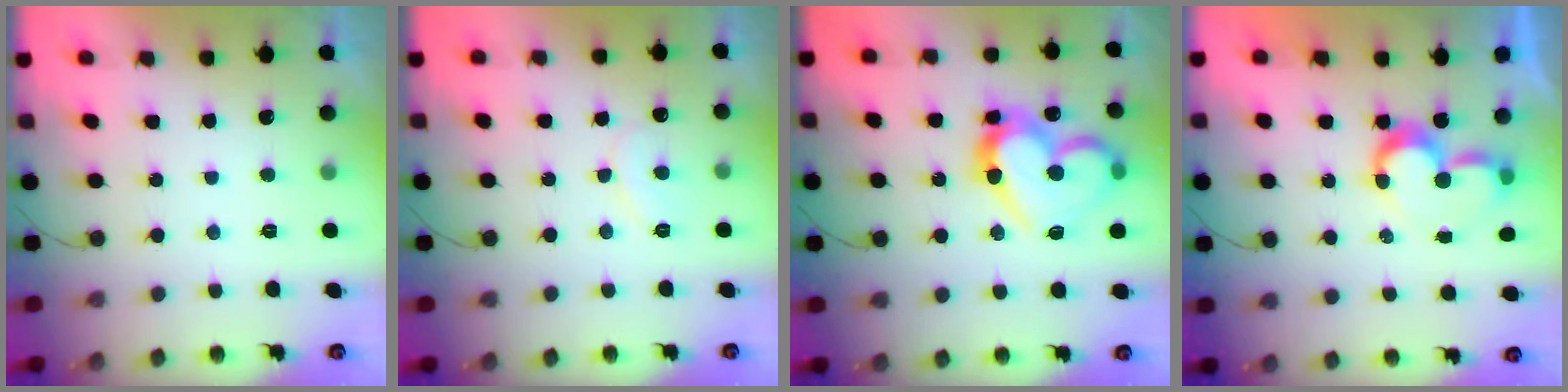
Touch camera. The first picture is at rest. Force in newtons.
{"total": 8.0, "press": 7.9, "slide": 0.6}
{"total": 19.7, "press": 19.6, "slide": 2.1}
{"total": 9.5, "press": 9.5, "slide": 0.9}